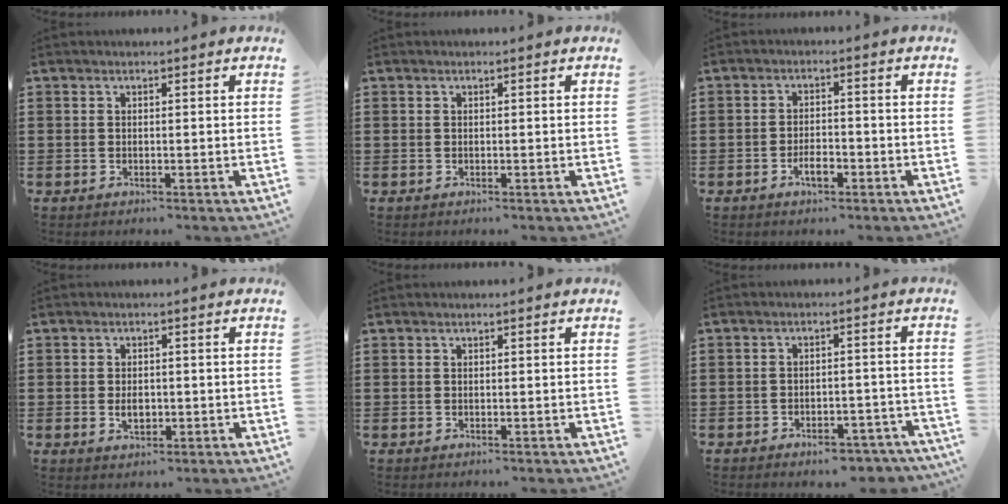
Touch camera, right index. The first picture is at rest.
{"total": 0.0}
{"total": 3.3, "force": [-1.8, 1.4, 2.5], "torque": [-0.044, 0.004, -0.032]}
{"total": 2.7, "force": [-0.4, 1.6, 2.1], "torque": [-0.033, 0.000, -0.010]}
{"total": 0.0}
{"total": 3.7, "force": [-3.6, 0.8, 0.8], "torque": [-0.012, 0.008, -0.071]}